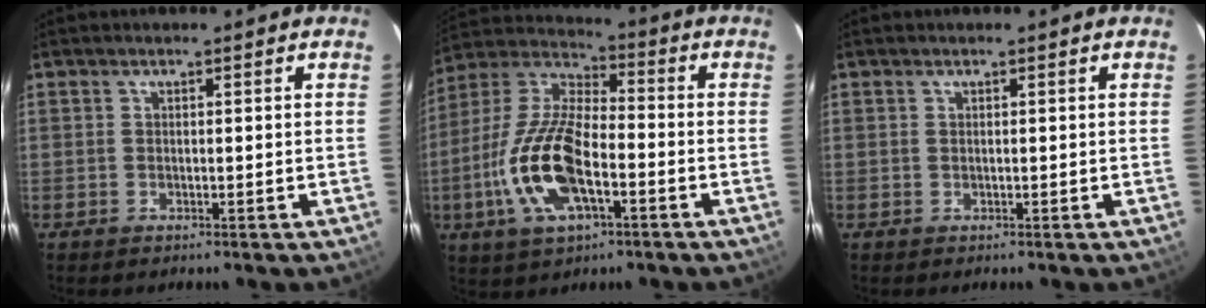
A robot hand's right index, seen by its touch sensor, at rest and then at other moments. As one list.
[{"total": 16.8, "force": [-5.5, 6.9, 14.3], "torque": [-0.307, -0.005, -0.107]}, {"total": 0.0}]